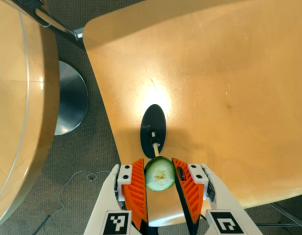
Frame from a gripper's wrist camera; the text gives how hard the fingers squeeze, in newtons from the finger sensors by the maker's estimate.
{"total": 6.3, "left": 6.1, "right": 6.5}